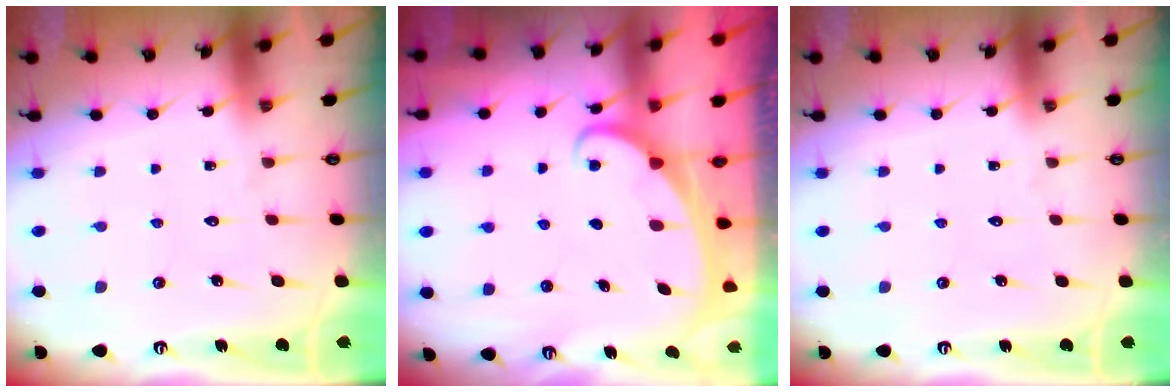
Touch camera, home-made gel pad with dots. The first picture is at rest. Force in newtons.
{"total": 1.9, "press": 1.9, "slide": 0.1}
{"total": 0.0}